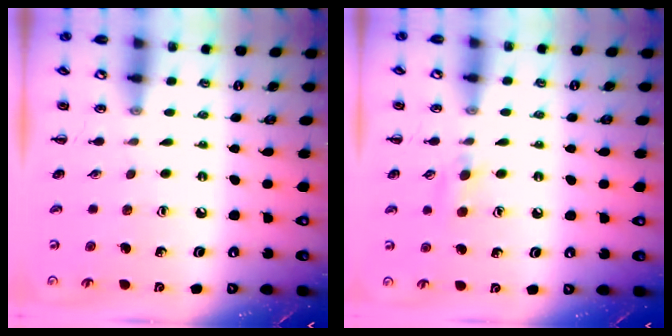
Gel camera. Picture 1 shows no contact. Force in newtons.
{"total": 5.3, "press": 4.9, "slide": 1.9}